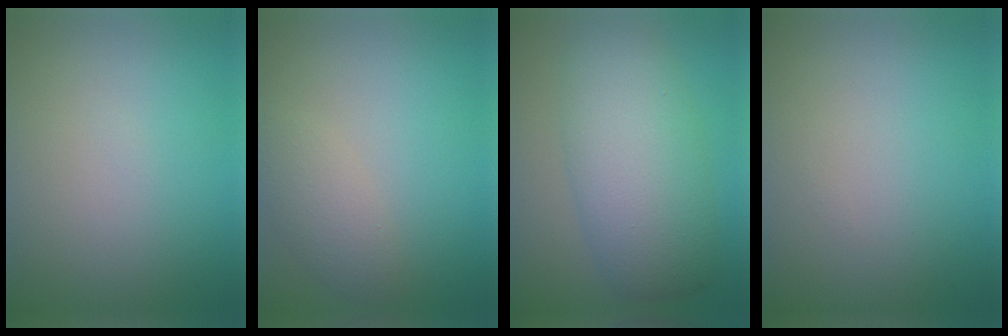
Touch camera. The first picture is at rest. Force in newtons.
{"total": 2.5, "press": 2.5, "slide": 0.0}
{"total": 7.5, "press": 7.5, "slide": 0.2}
{"total": 0.0}